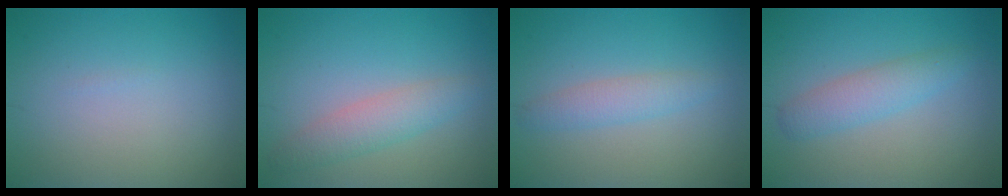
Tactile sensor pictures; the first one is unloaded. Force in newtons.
{"total": 2.8, "press": 2.8, "slide": 0.1}
{"total": 2.1, "press": 2.1, "slide": 0.1}
{"total": 2.8, "press": 2.8, "slide": 0.1}